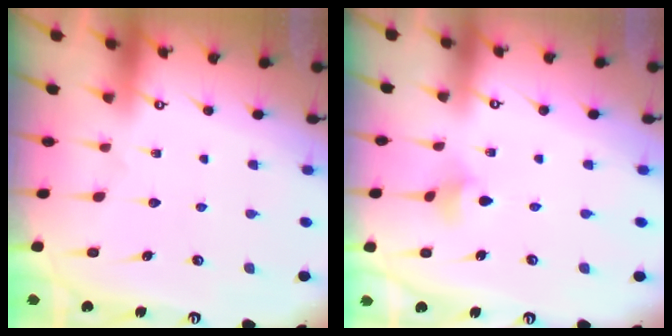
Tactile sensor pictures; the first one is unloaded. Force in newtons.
{"total": 3.2, "press": 3.1, "slide": 0.6}